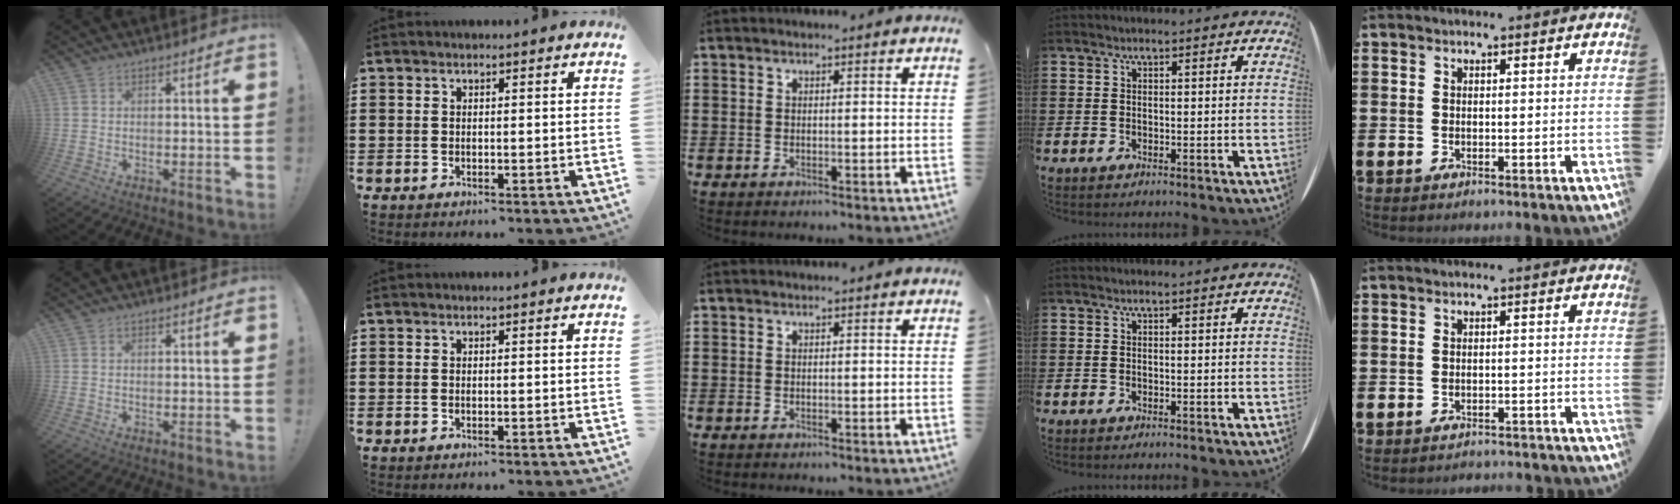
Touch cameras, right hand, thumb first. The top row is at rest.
{"little": {"total": 1.1, "force": [-1.1, 0.0, -0.1], "torque": [-0.002, 0.002, -0.024]}}